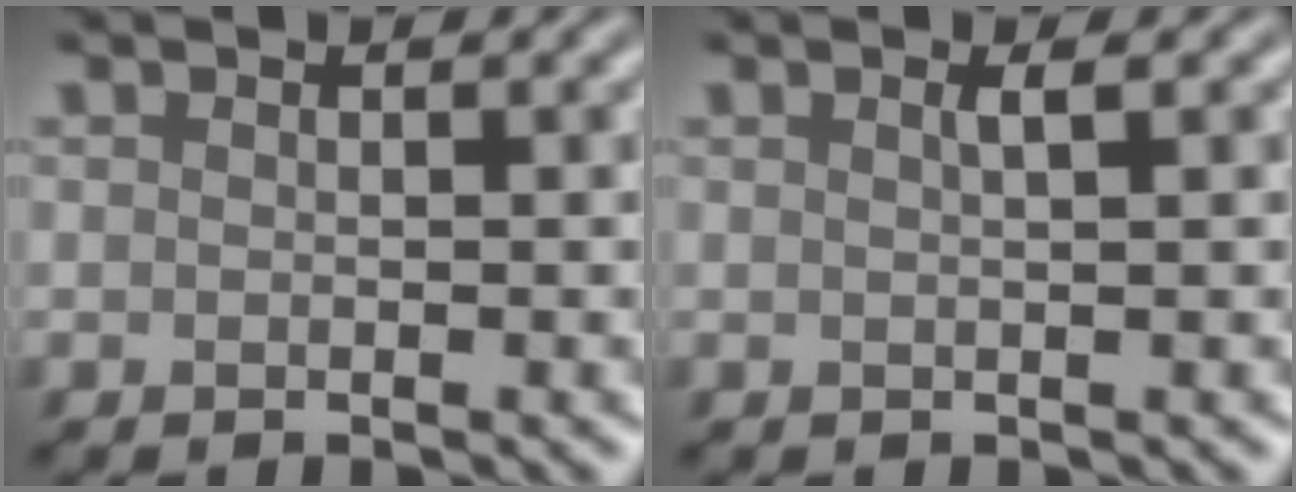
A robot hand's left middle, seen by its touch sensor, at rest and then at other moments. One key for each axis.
{"total": 1.2, "fx": 0.4, "fy": 0.4, "fz": 1.1, "tx": -0.011, "ty": 0.003, "tz": 0.005}